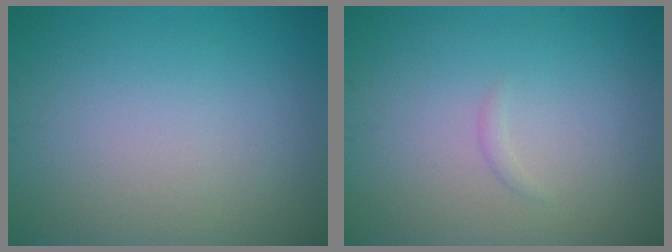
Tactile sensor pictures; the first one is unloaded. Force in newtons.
{"total": 0.5, "press": 0.5, "slide": 0.0}